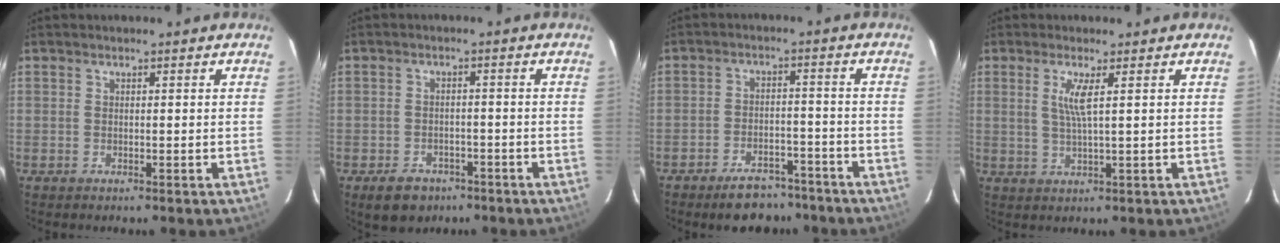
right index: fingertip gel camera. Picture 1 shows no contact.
{"total": 6.5, "force": [-4.0, 4.6, 2.2], "torque": [-0.053, 0.012, -0.048]}
{"total": 9.8, "force": [-8.0, 4.4, 3.7], "torque": [-0.078, 0.020, -0.105]}
{"total": 3.7, "force": [1.2, -0.3, 3.5], "torque": [-0.069, -0.005, 0.023]}